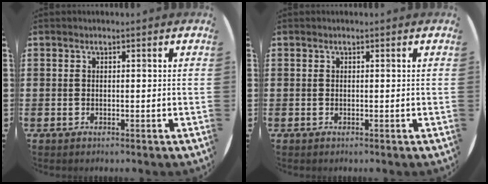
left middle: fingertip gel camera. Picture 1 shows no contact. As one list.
[{"total": 0.0}]